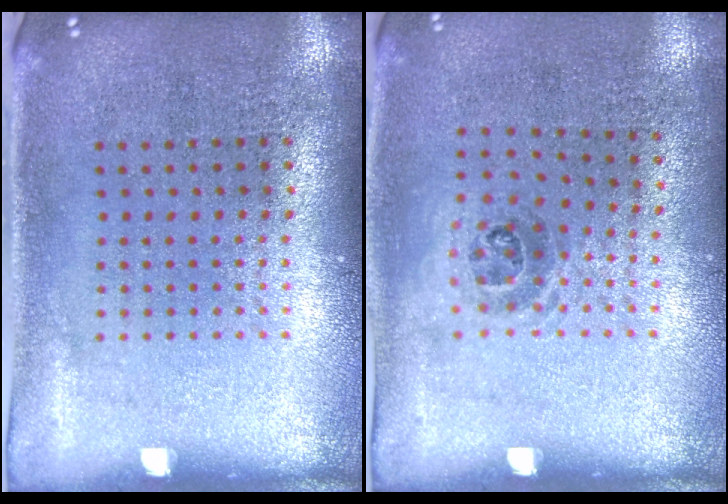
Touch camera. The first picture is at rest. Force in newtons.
{"total": 1.0, "press": 0.6, "slide": 0.7}